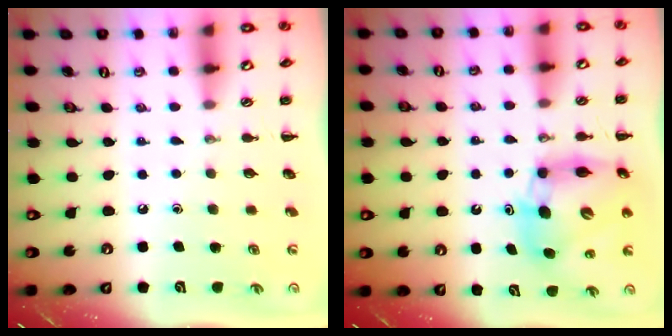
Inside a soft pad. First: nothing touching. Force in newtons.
{"total": 10.9, "press": 10.5, "slide": 3.2}